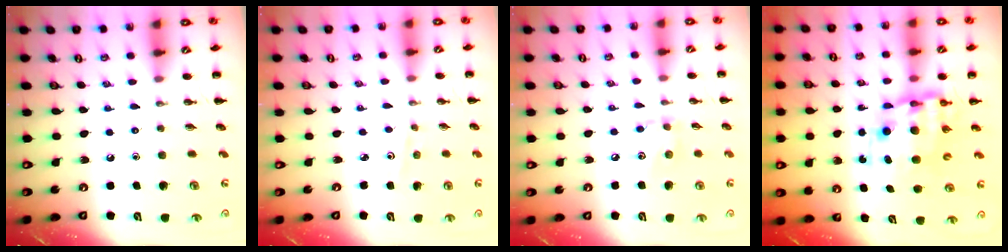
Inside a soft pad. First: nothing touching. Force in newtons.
{"total": 2.0, "press": 1.9, "slide": 0.7}
{"total": 6.0, "press": 6.0, "slide": 0.9}
{"total": 12.0, "press": 11.7, "slide": 2.9}